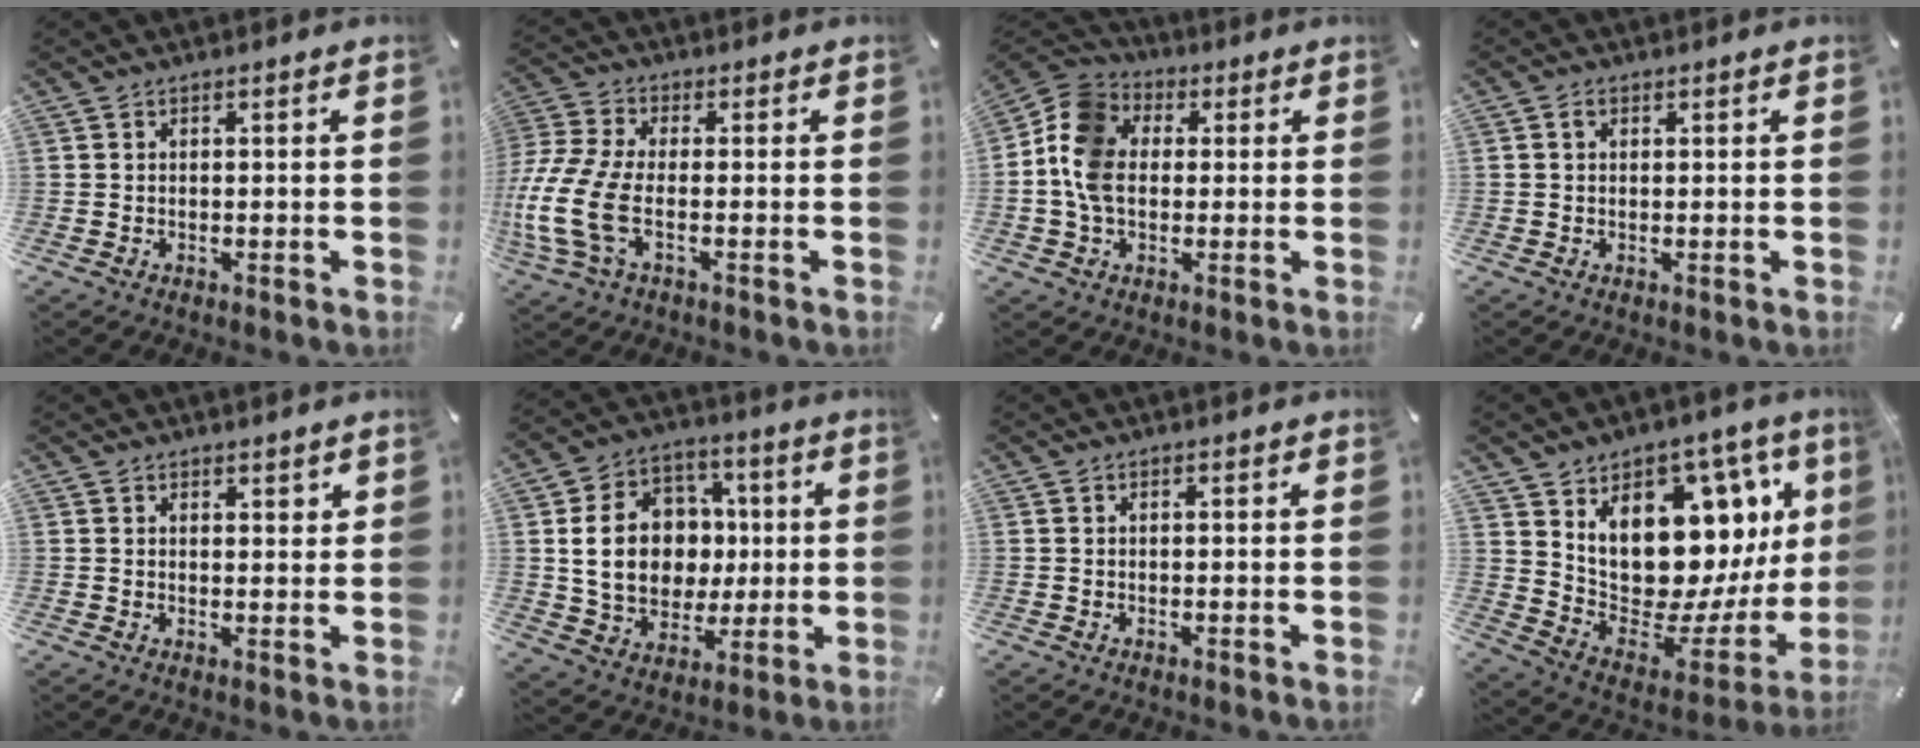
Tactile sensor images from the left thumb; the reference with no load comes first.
{"total": 12.6, "force": [-2.9, 6.7, 10.3], "torque": [-0.236, -0.007, -0.052]}
{"total": 11.2, "force": [-0.1, 9.1, 6.5], "torque": [-0.163, 0.023, -0.003]}
{"total": 1.3, "force": [0.4, 1.0, 0.8], "torque": [-0.016, 0.006, 0.006]}
{"total": 1.8, "force": [1.4, 1.1, 0.3], "torque": [0.001, -0.003, 0.025]}
{"total": 16.6, "force": [1.2, 14.1, 8.7], "torque": [-0.158, 0.010, 0.032]}
{"total": 0.6, "force": [0.1, 0.4, 0.4], "torque": [-0.009, 0.002, 0.000]}
{"total": 18.7, "force": [6.4, 12.3, 12.6], "torque": [-0.193, -0.088, 0.125]}